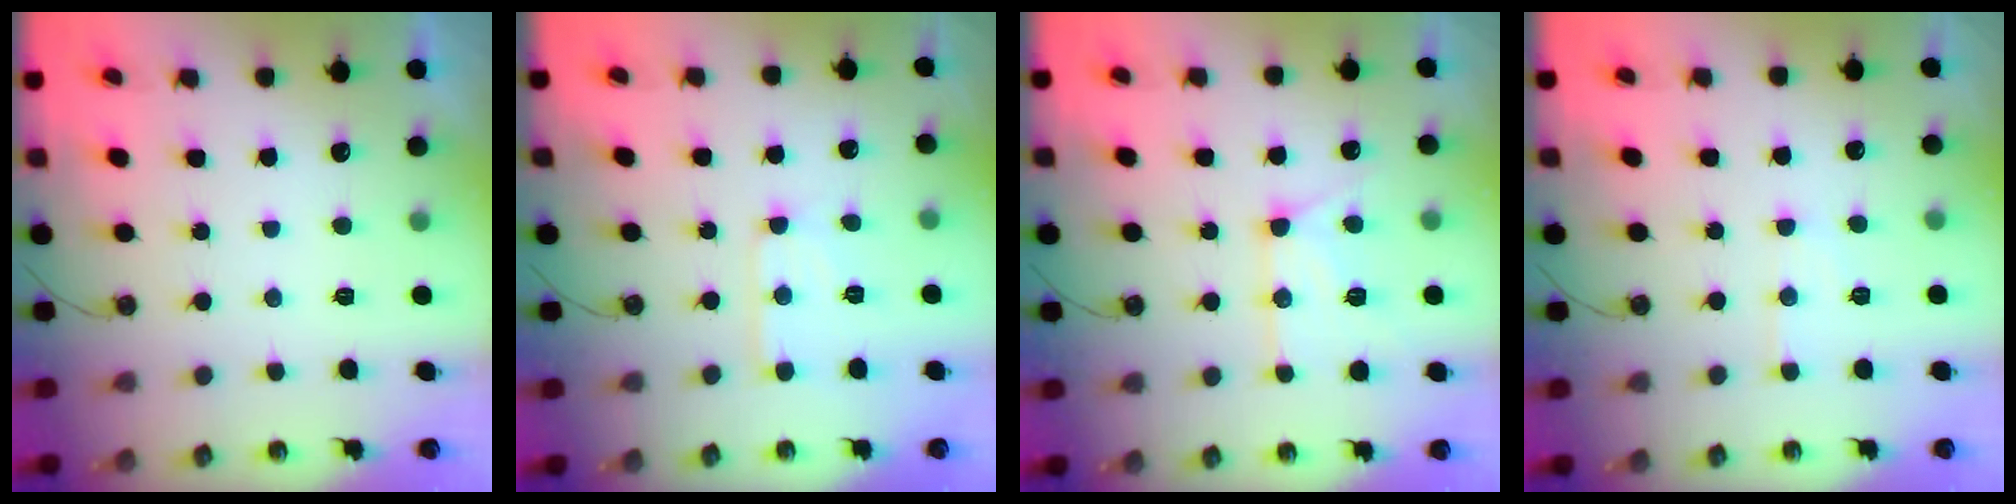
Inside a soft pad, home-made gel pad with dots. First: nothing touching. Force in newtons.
{"total": 7.8, "press": 7.8, "slide": 0.8}
{"total": 14.5, "press": 14.5, "slide": 1.2}
{"total": 6.3, "press": 6.3, "slide": 0.2}